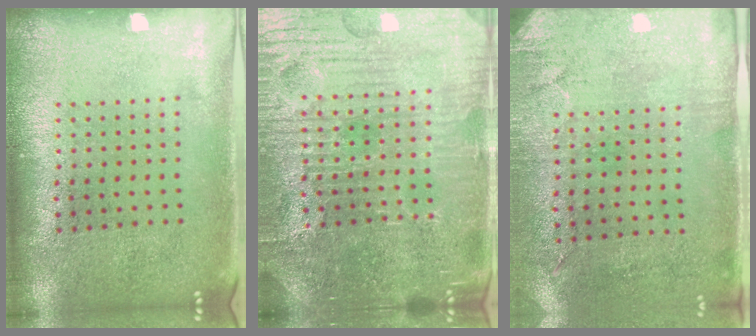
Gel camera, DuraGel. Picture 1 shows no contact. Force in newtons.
{"total": 5.4, "press": 5.2, "slide": 1.8}
{"total": 2.9, "press": 2.3, "slide": 1.7}